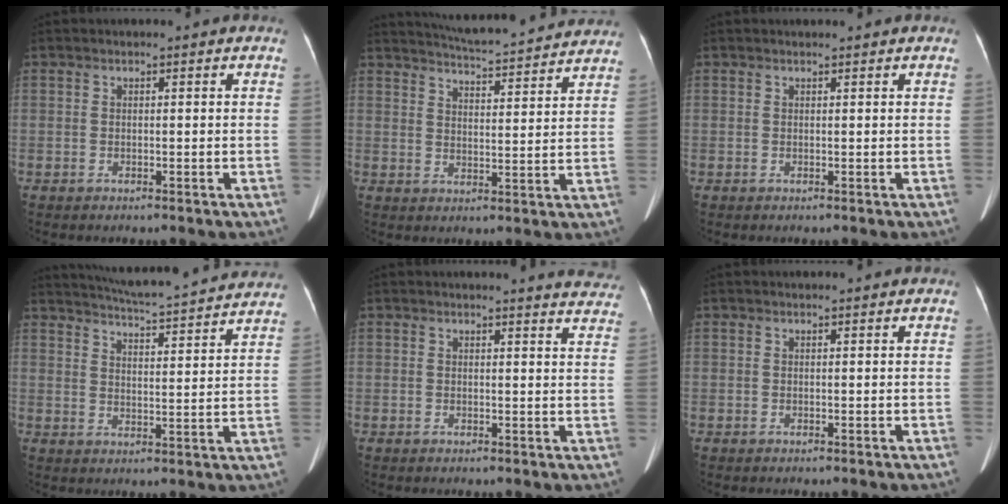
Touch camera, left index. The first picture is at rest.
{"total": 18.4, "force": [17.3, 1.7, 6.0], "torque": [-0.092, -0.004, 0.222]}
{"total": 0.9, "force": [0.9, 0.1, 0.2], "torque": [-0.007, 0.010, 0.014]}
{"total": 20.0, "force": [18.8, 1.0, 6.8], "torque": [-0.110, -0.012, 0.239]}
{"total": 9.4, "force": [9.2, 0.9, 1.7], "torque": [0.002, -0.046, 0.070]}
{"total": 0.7, "force": [0.7, 0.1, 0.2], "torque": [-0.005, 0.009, 0.010]}